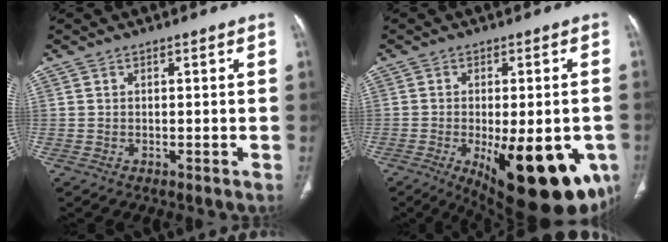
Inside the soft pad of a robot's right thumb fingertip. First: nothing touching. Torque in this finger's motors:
{"motor_torque": [2.44, 2.57, 1.44, -1.32, 0.55]}